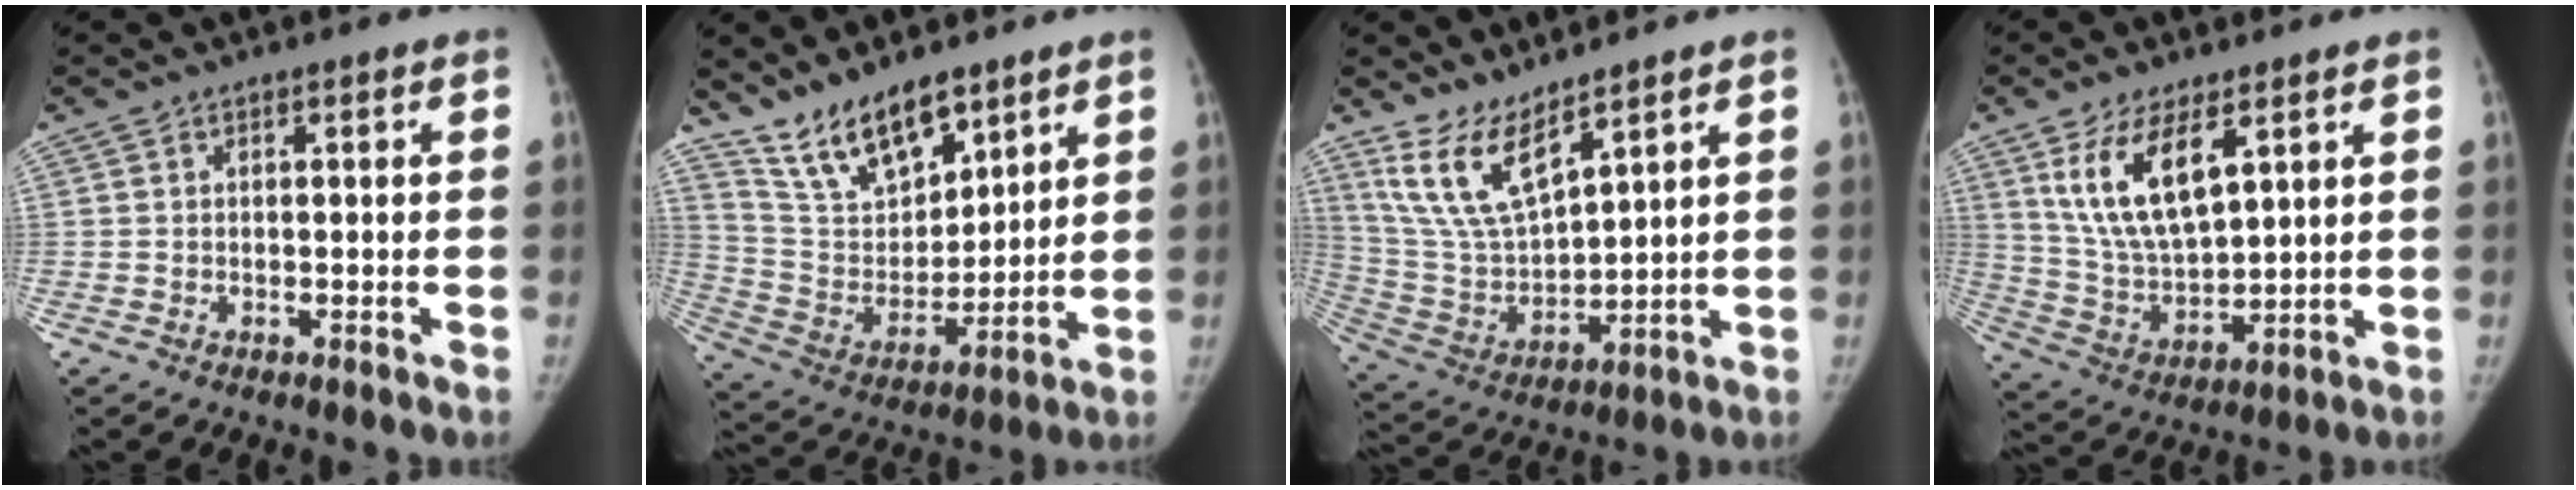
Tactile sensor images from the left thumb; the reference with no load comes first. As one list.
[{"total": 14.0, "force": [10.8, 5.8, 6.7], "torque": [-0.085, -0.066, 0.213]}, {"total": 11.4, "force": [8.3, 3.4, 7.1], "torque": [-0.130, -0.053, 0.187]}, {"total": 13.8, "force": [6.4, 6.1, 10.6], "torque": [-0.185, -0.029, 0.136]}]